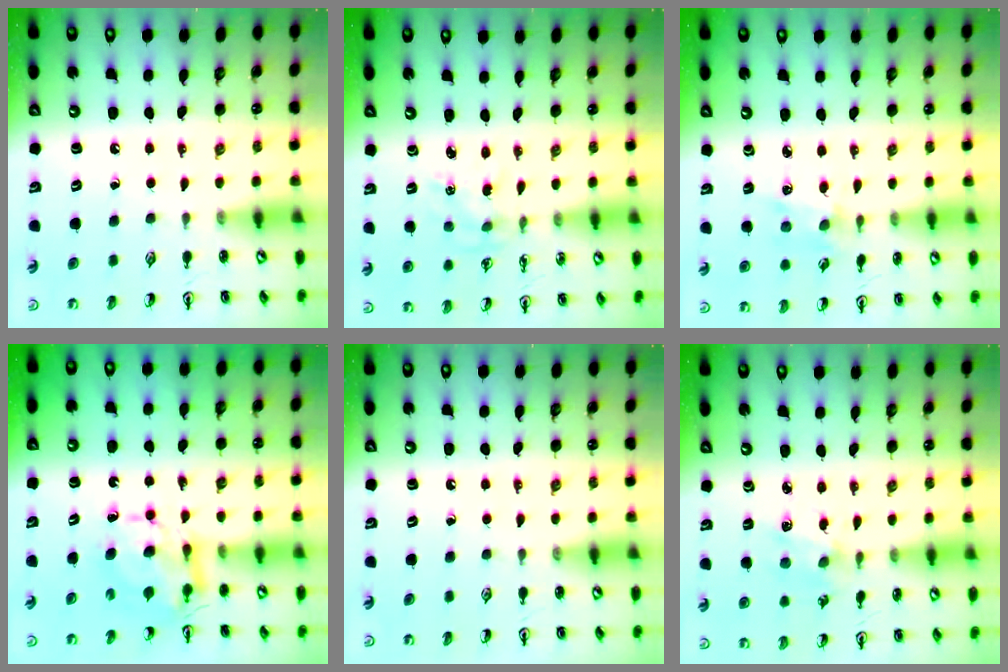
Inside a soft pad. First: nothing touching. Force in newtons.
{"total": 1.0, "press": 1.0, "slide": 0.1}
{"total": 1.6, "press": 1.6, "slide": 0.0}
{"total": 6.0, "press": 6.0, "slide": 0.5}
{"total": 0.0}
{"total": 2.0, "press": 2.0, "slide": 0.5}